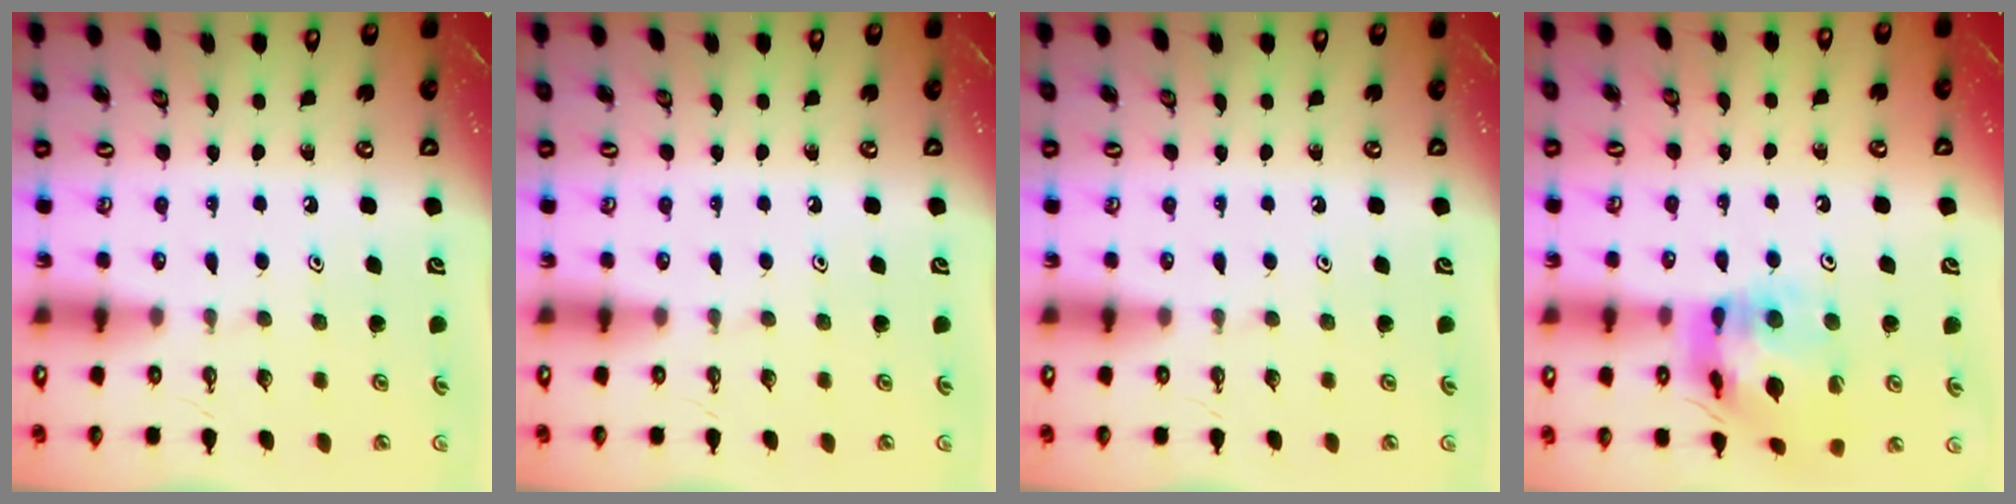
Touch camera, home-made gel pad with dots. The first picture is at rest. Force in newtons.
{"total": 0.0}
{"total": 0.0}
{"total": 16.0, "press": 15.9, "slide": 2.0}